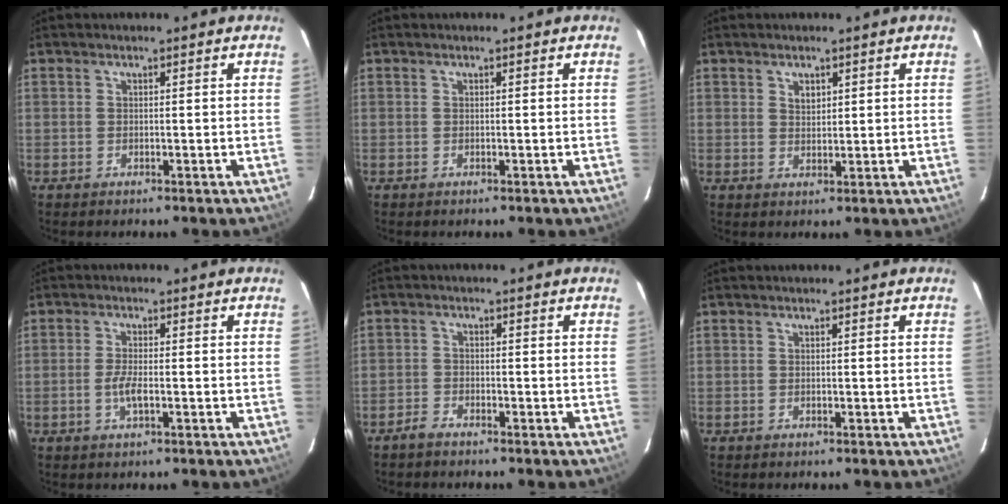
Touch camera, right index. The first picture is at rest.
{"total": 0.0}
{"total": 2.0, "force": [1.1, 1.3, 0.9], "torque": [-0.010, 0.005, 0.022]}
{"total": 3.0, "force": [-1.0, 0.6, 2.8], "torque": [-0.061, -0.003, -0.019]}
{"total": 2.3, "force": [-2.1, 0.7, 0.5], "torque": [-0.020, 0.003, -0.043]}
{"total": 0.0}